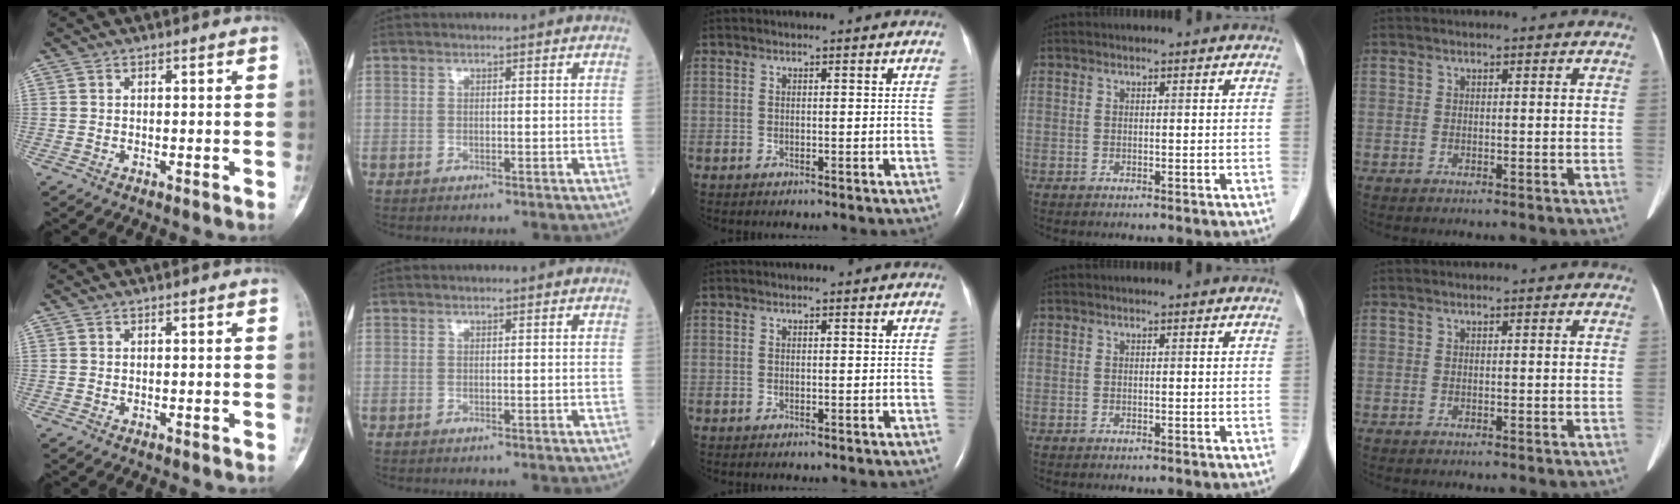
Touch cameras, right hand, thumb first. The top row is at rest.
{}